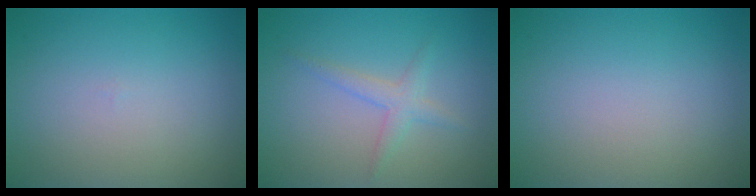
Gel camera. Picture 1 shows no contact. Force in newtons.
{"total": 1.8, "press": 1.8, "slide": 0.0}
{"total": 0.0}